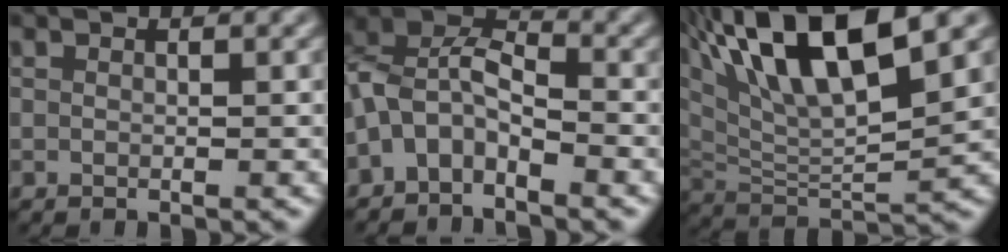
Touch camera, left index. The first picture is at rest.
{"total": 5.1, "force": [-2.8, 2.8, 3.2], "torque": [-0.061, 0.010, -0.064]}
{"total": 12.8, "force": [7.2, 3.6, 10.0], "torque": [-0.171, 0.016, 0.126]}